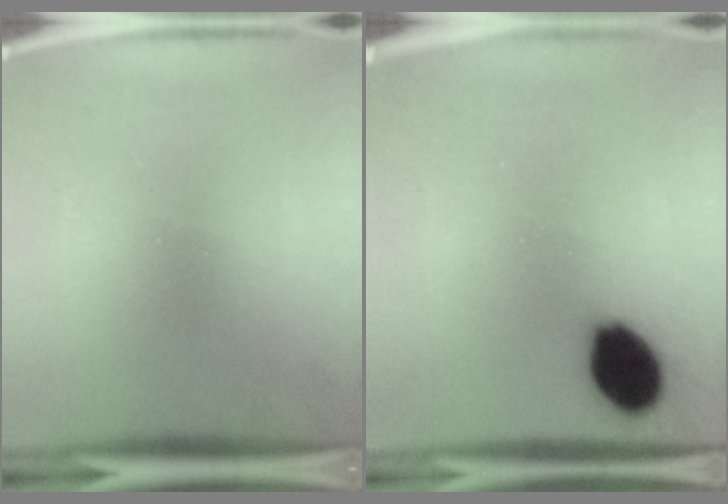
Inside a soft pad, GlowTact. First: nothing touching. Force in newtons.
{"total": 11.6}